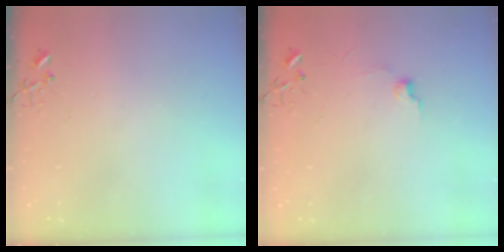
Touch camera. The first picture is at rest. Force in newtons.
{"total": 4.1, "press": 4.0, "slide": 0.7}